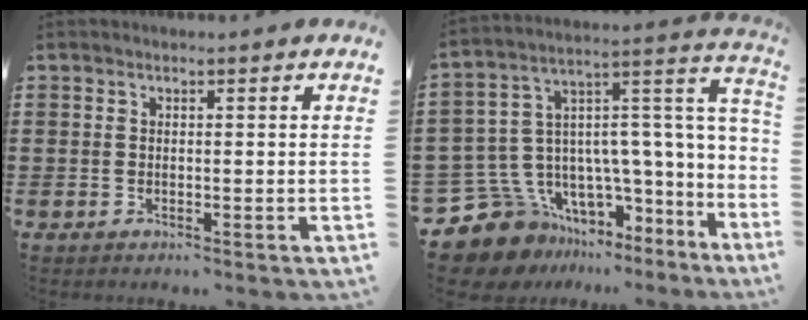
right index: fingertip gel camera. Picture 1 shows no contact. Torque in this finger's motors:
{"motor_torque": [0.72, -0.28, 0.32, 0.09]}